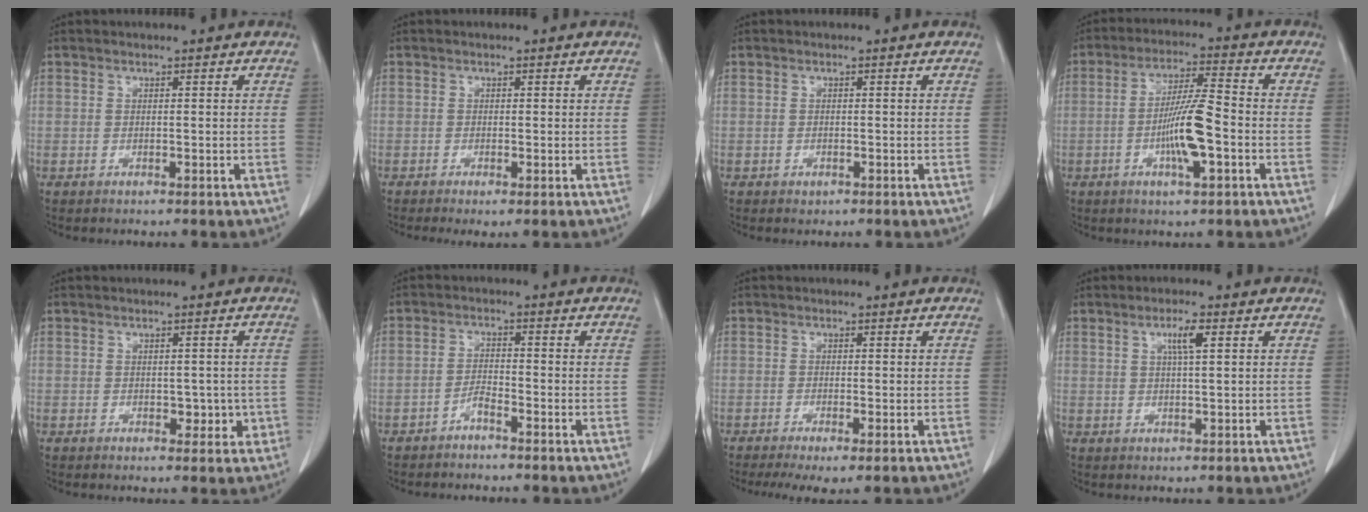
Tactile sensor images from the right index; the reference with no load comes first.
{"total": 1.7, "force": [-0.8, 0.3, 1.5], "torque": [-0.027, -0.005, -0.011]}
{"total": 0.6, "force": [-0.3, 0.5, 0.2], "torque": [-0.005, 0.001, -0.001]}
{"total": 9.0, "force": [-2.4, 0.9, 8.6], "torque": [-0.160, 0.001, -0.046]}
{"total": 3.2, "force": [-0.5, 2.2, 2.3], "torque": [-0.017, 0.005, -0.001]}
{"total": 2.0, "force": [-1.7, 0.2, 1.1], "torque": [-0.021, 0.003, -0.033]}
{"total": 4.5, "force": [-2.9, 0.7, 3.4], "torque": [-0.057, -0.015, -0.046]}
{"total": 3.3, "force": [1.3, 0.2, 3.0], "torque": [-0.054, 0.002, 0.022]}